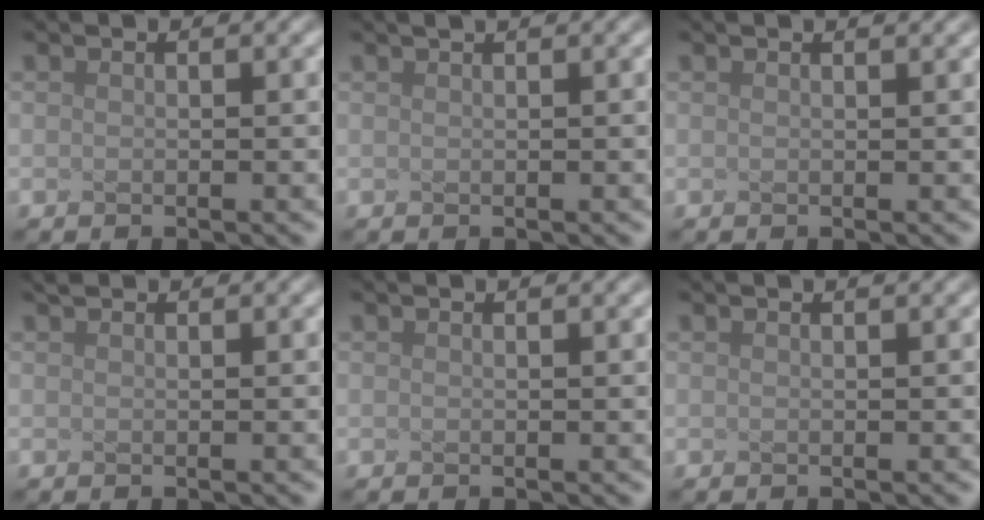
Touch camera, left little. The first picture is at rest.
{"total": 1.8, "force": [1.1, 0.7, 1.2], "torque": [-0.004, 0.005, -0.005]}
{"total": 1.0, "force": [0.8, 0.3, 0.6], "torque": [-0.004, 0.001, 0.004]}
{"total": 0.9, "force": [0.8, 0.1, 0.2], "torque": [-0.004, 0.003, 0.010]}
{"total": 0.9, "force": [0.6, 0.3, 0.5], "torque": [-0.003, 0.001, 0.004]}
{"total": 1.0, "force": [0.7, 0.3, 0.6], "torque": [-0.004, 0.000, 0.003]}